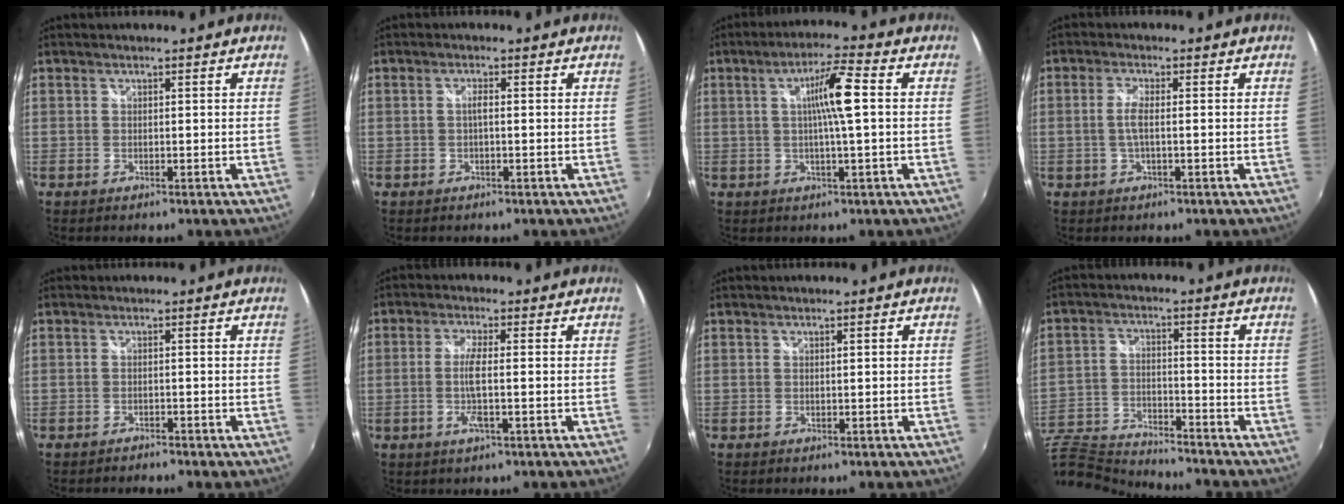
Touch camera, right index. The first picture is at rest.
{"total": 1.2, "force": [-0.1, 0.1, 1.2], "torque": [-0.022, 0.004, -0.004]}
{"total": 7.4, "force": [0.8, 0.0, 7.4], "torque": [-0.126, 0.007, 0.013]}
{"total": 2.8, "force": [-0.4, 0.3, 2.7], "torque": [-0.056, 0.000, -0.007]}
{"total": 1.5, "force": [-1.4, 0.5, 0.1], "torque": [-0.011, -0.004, -0.025]}
{"total": 4.9, "force": [-1.3, 0.2, 4.7], "torque": [-0.092, -0.009, -0.024]}
{"total": 0.6, "force": [-0.1, 0.0, 0.6], "torque": [-0.007, 0.003, -0.002]}
{"total": 16.0, "force": [-14.5, 3.9, 5.5], "torque": [-0.146, -0.023, -0.260]}